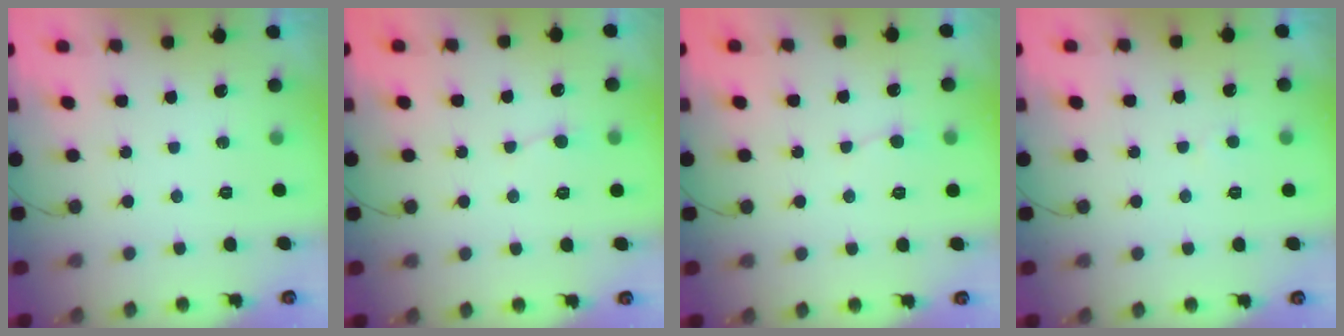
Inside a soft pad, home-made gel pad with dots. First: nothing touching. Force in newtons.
{"total": 3.0, "press": 3.0, "slide": 0.4}
{"total": 3.0, "press": 3.0, "slide": 0.4}
{"total": 1.7, "press": 1.7, "slide": 0.2}